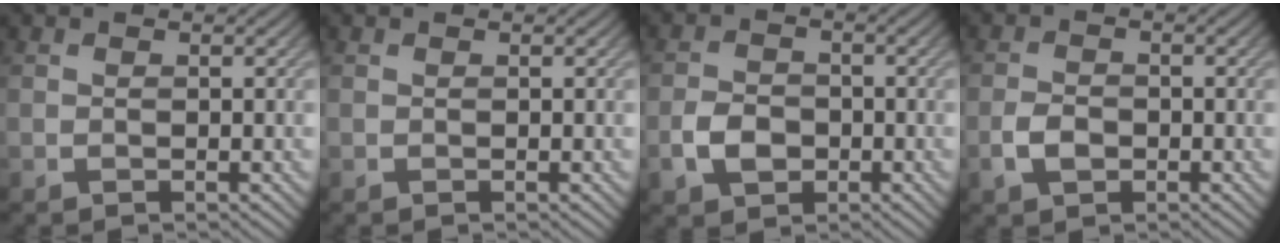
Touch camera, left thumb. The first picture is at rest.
{"total": 0.0}
{"total": 4.2, "force": [-1.6, 3.1, 2.3], "torque": [-0.052, -0.002, -0.034]}
{"total": 2.9, "force": [-1.2, 2.0, 1.8], "torque": [-0.038, -0.001, -0.027]}